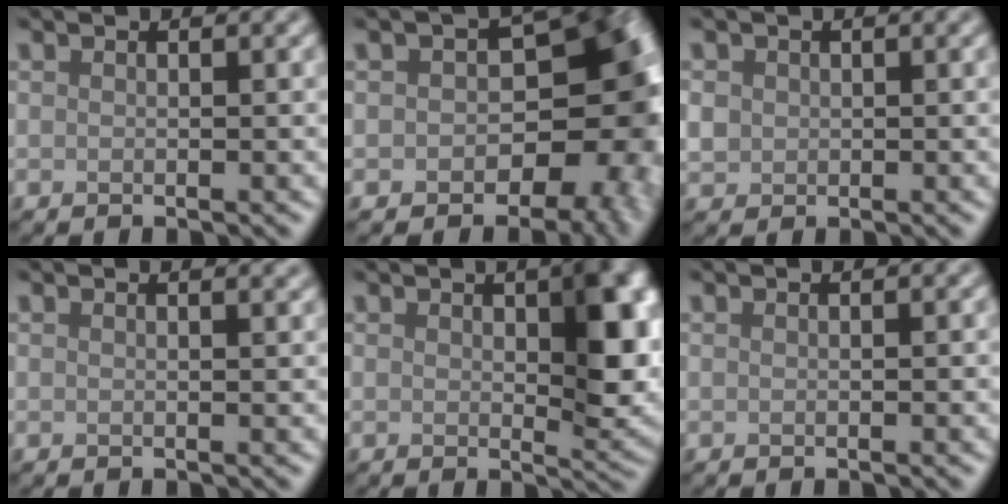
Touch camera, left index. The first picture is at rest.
{"total": 13.5, "force": [-2.1, 8.9, 9.9], "torque": [-0.076, -0.017, -0.021]}
{"total": 1.4, "force": [0.1, 1.4, 0.4], "torque": [-0.008, -0.002, 0.002]}
{"total": 1.4, "force": [1.2, 0.5, 0.6], "torque": [-0.003, -0.002, 0.004]}
{"total": 7.6, "force": [1.5, 3.1, 6.8], "torque": [-0.082, -0.001, 0.029]}
{"total": 0.0}